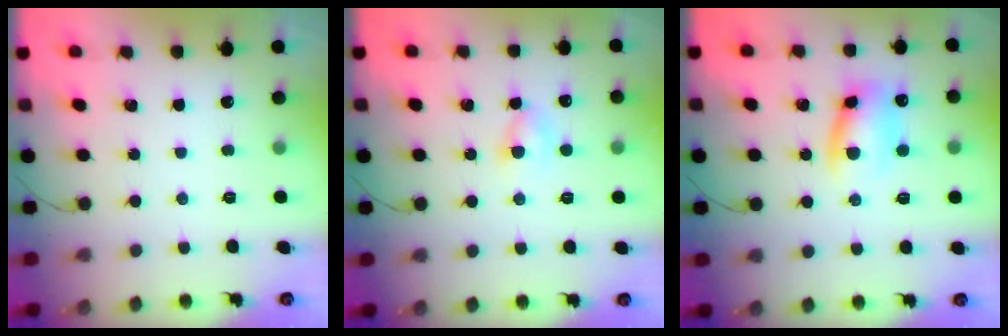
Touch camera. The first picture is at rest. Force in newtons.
{"total": 2.9, "press": 2.6, "slide": 1.2}
{"total": 10.6, "press": 10.6, "slide": 1.1}